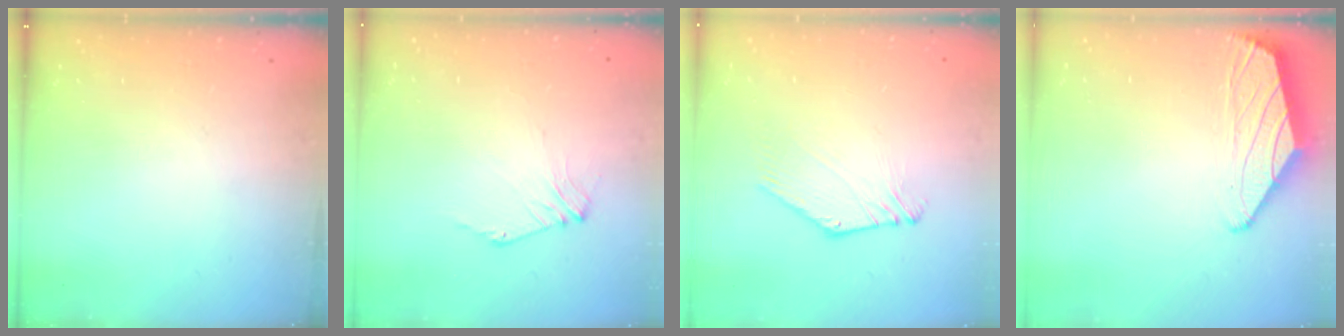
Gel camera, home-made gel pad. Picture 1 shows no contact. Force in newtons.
{"total": 2.1, "press": 2.0, "slide": 0.5}
{"total": 1.1, "press": 1.1, "slide": 0.2}
{"total": 0.8, "press": 0.6, "slide": 0.5}